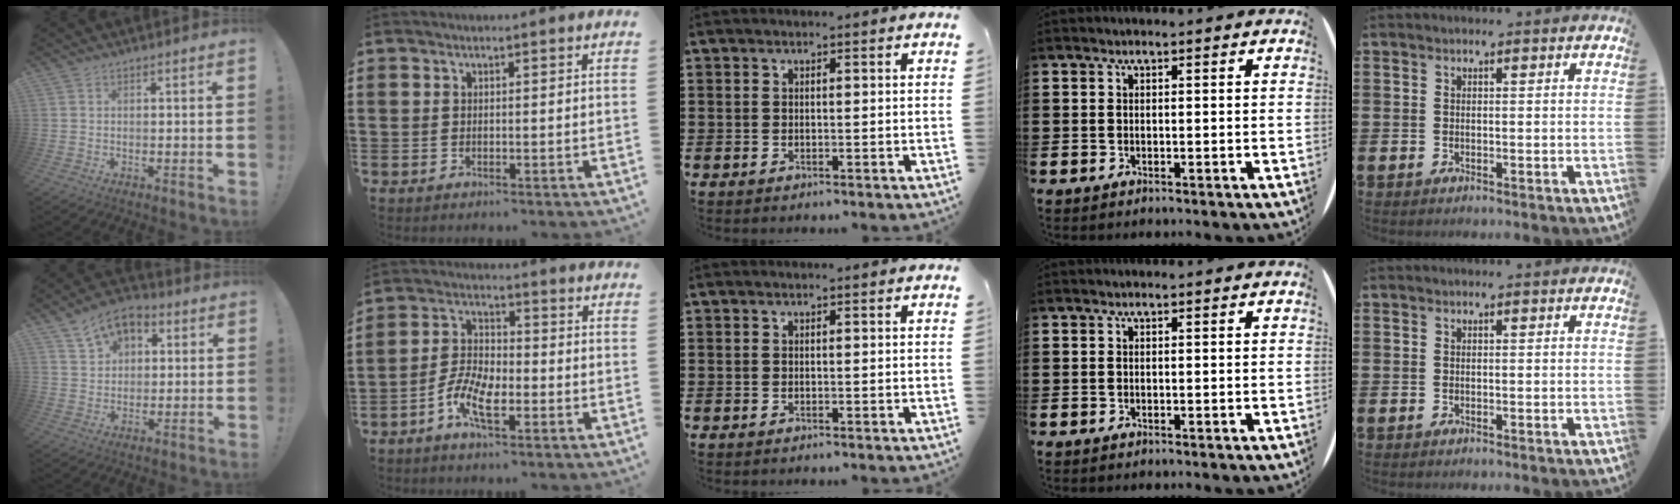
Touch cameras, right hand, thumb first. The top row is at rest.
{"thumb": {"total": 9.0, "force": [5.0, 6.2, 4.3], "torque": [-0.068, -0.022, 0.095]}, "index": {"total": 7.3, "force": [-3.5, 3.0, 5.7], "torque": [-0.143, -0.009, -0.074]}}